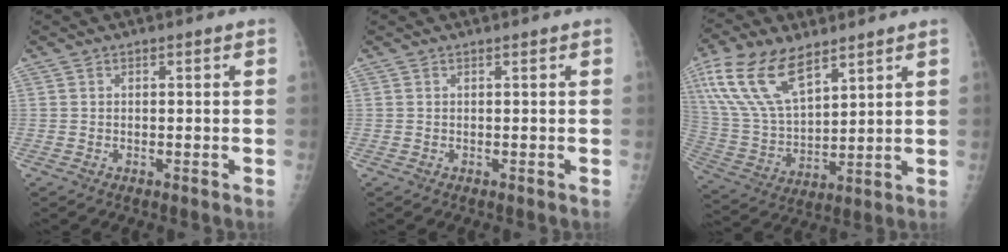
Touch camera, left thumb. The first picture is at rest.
{"total": 0.0}
{"total": 17.5, "force": [10.2, 8.2, 11.6], "torque": [-0.217, -0.034, 0.204]}